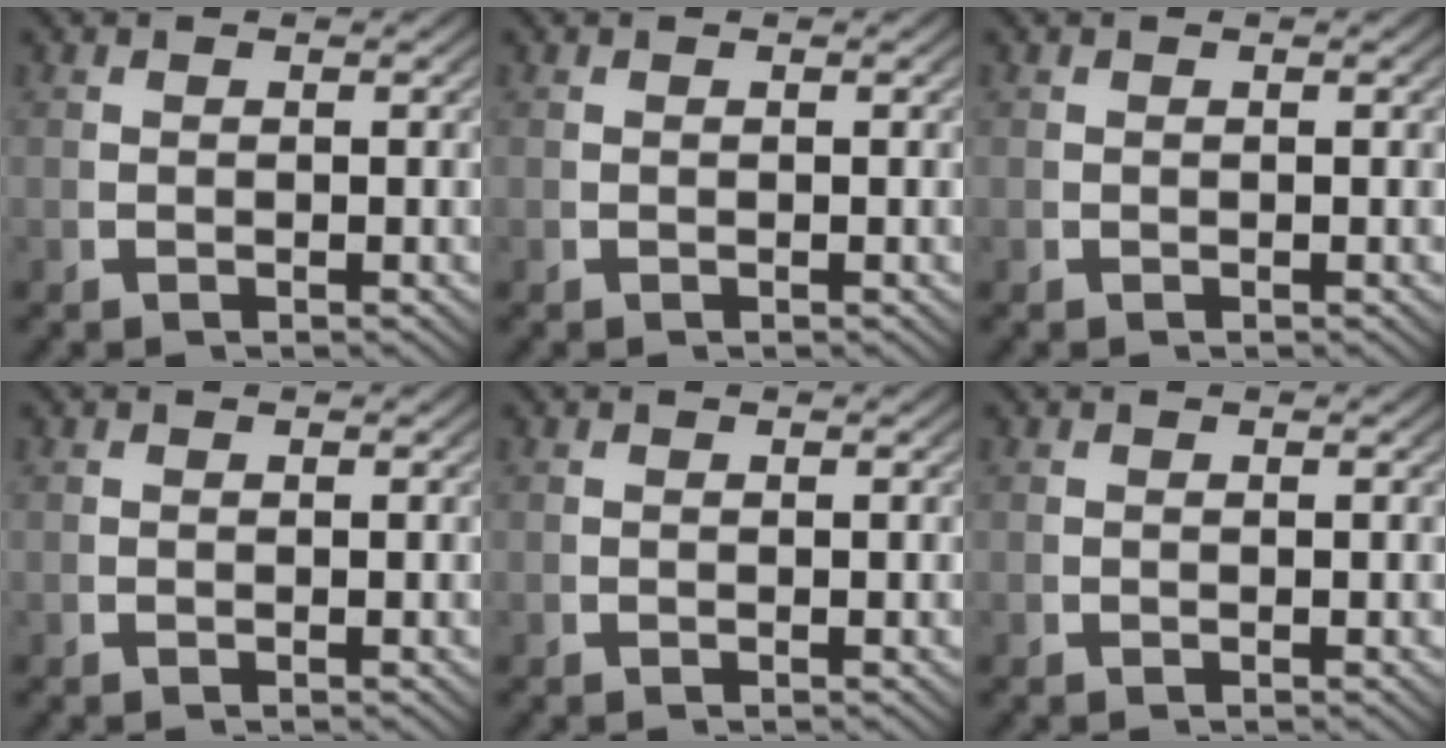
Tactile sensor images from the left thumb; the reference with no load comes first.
{"total": 0.0}
{"total": 0.0}
{"total": 0.0}
{"total": 0.0}
{"total": 0.0}